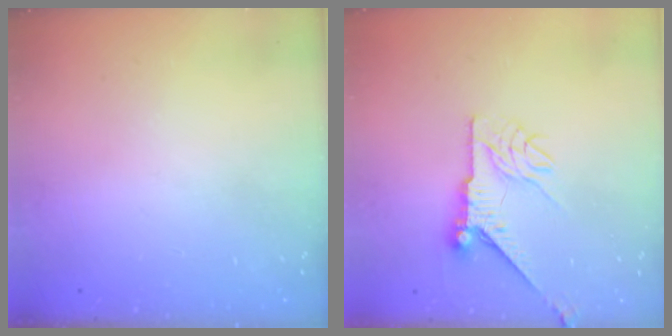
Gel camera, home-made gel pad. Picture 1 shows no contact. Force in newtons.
{"total": 8.6, "press": 8.6, "slide": 0.5}